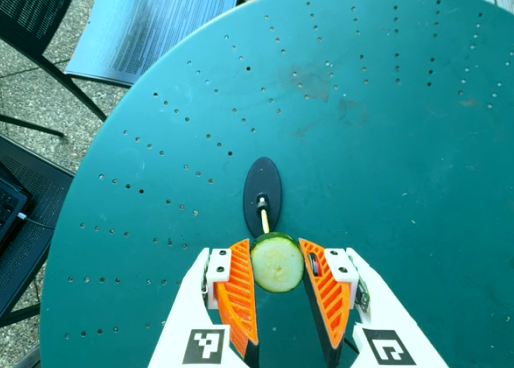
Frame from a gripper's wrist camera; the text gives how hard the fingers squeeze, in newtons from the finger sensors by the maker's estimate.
{"total": 10.0, "left": 9.6, "right": 10.4}